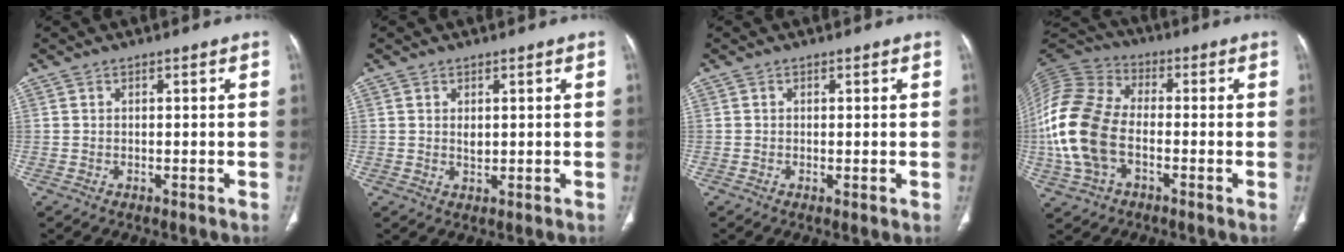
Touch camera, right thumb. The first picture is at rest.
{"total": 1.6, "force": [0.4, 0.9, 1.2], "torque": [-0.019, -0.005, 0.011]}
{"total": 0.9, "force": [-0.1, 0.2, 0.9], "torque": [-0.019, -0.005, -0.002]}
{"total": 17.9, "force": [-3.2, 11.4, 13.4], "torque": [-0.299, 0.023, -0.063]}